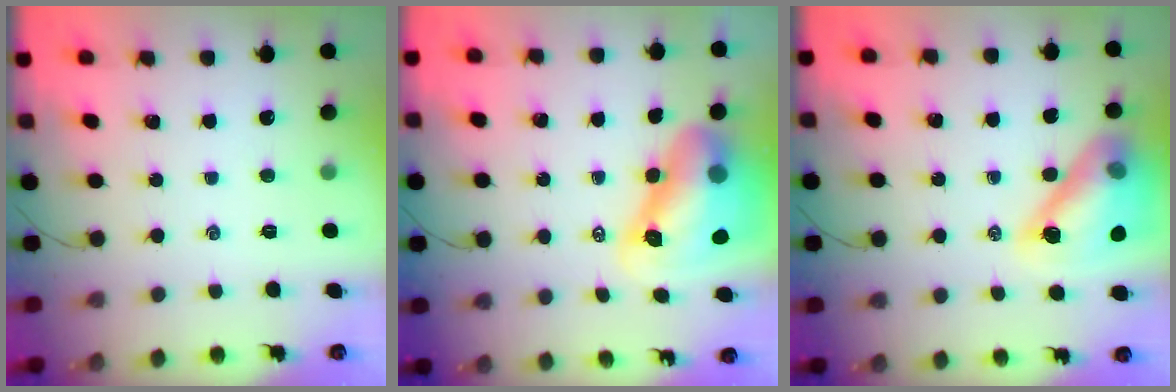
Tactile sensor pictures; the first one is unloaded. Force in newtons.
{"total": 12.3, "press": 11.7, "slide": 3.7}
{"total": 16.7, "press": 16.1, "slide": 4.7}